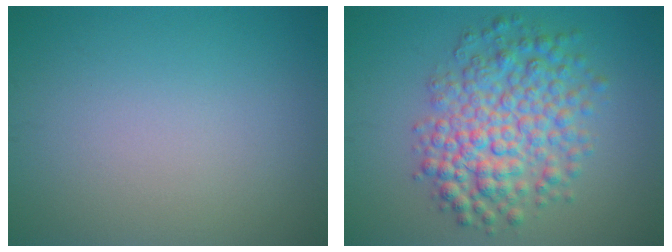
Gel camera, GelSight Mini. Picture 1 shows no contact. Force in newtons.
{"total": 7.0, "press": 7.0, "slide": 0.2}